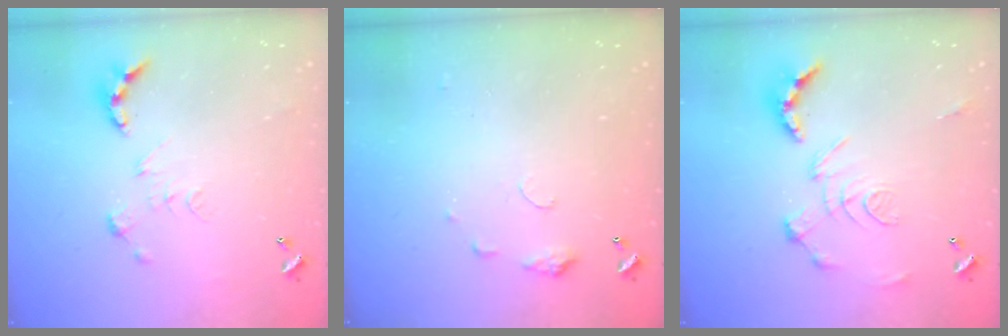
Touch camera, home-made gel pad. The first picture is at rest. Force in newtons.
{"total": 5.6, "press": 5.6, "slide": 0.7}
{"total": 2.9, "press": 2.3, "slide": 1.7}